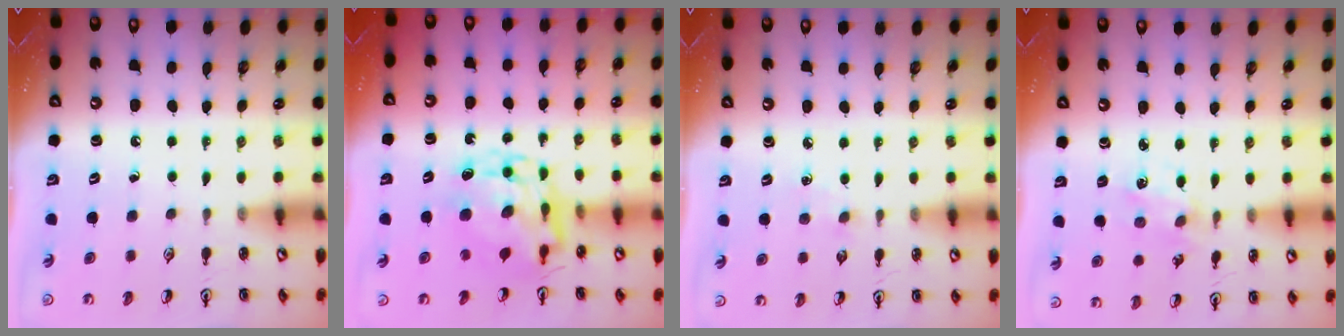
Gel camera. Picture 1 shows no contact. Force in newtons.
{"total": 10.8, "press": 10.8, "slide": 0.8}
{"total": 2.6, "press": 2.5, "slide": 0.3}
{"total": 1.0, "press": 1.0, "slide": 0.2}